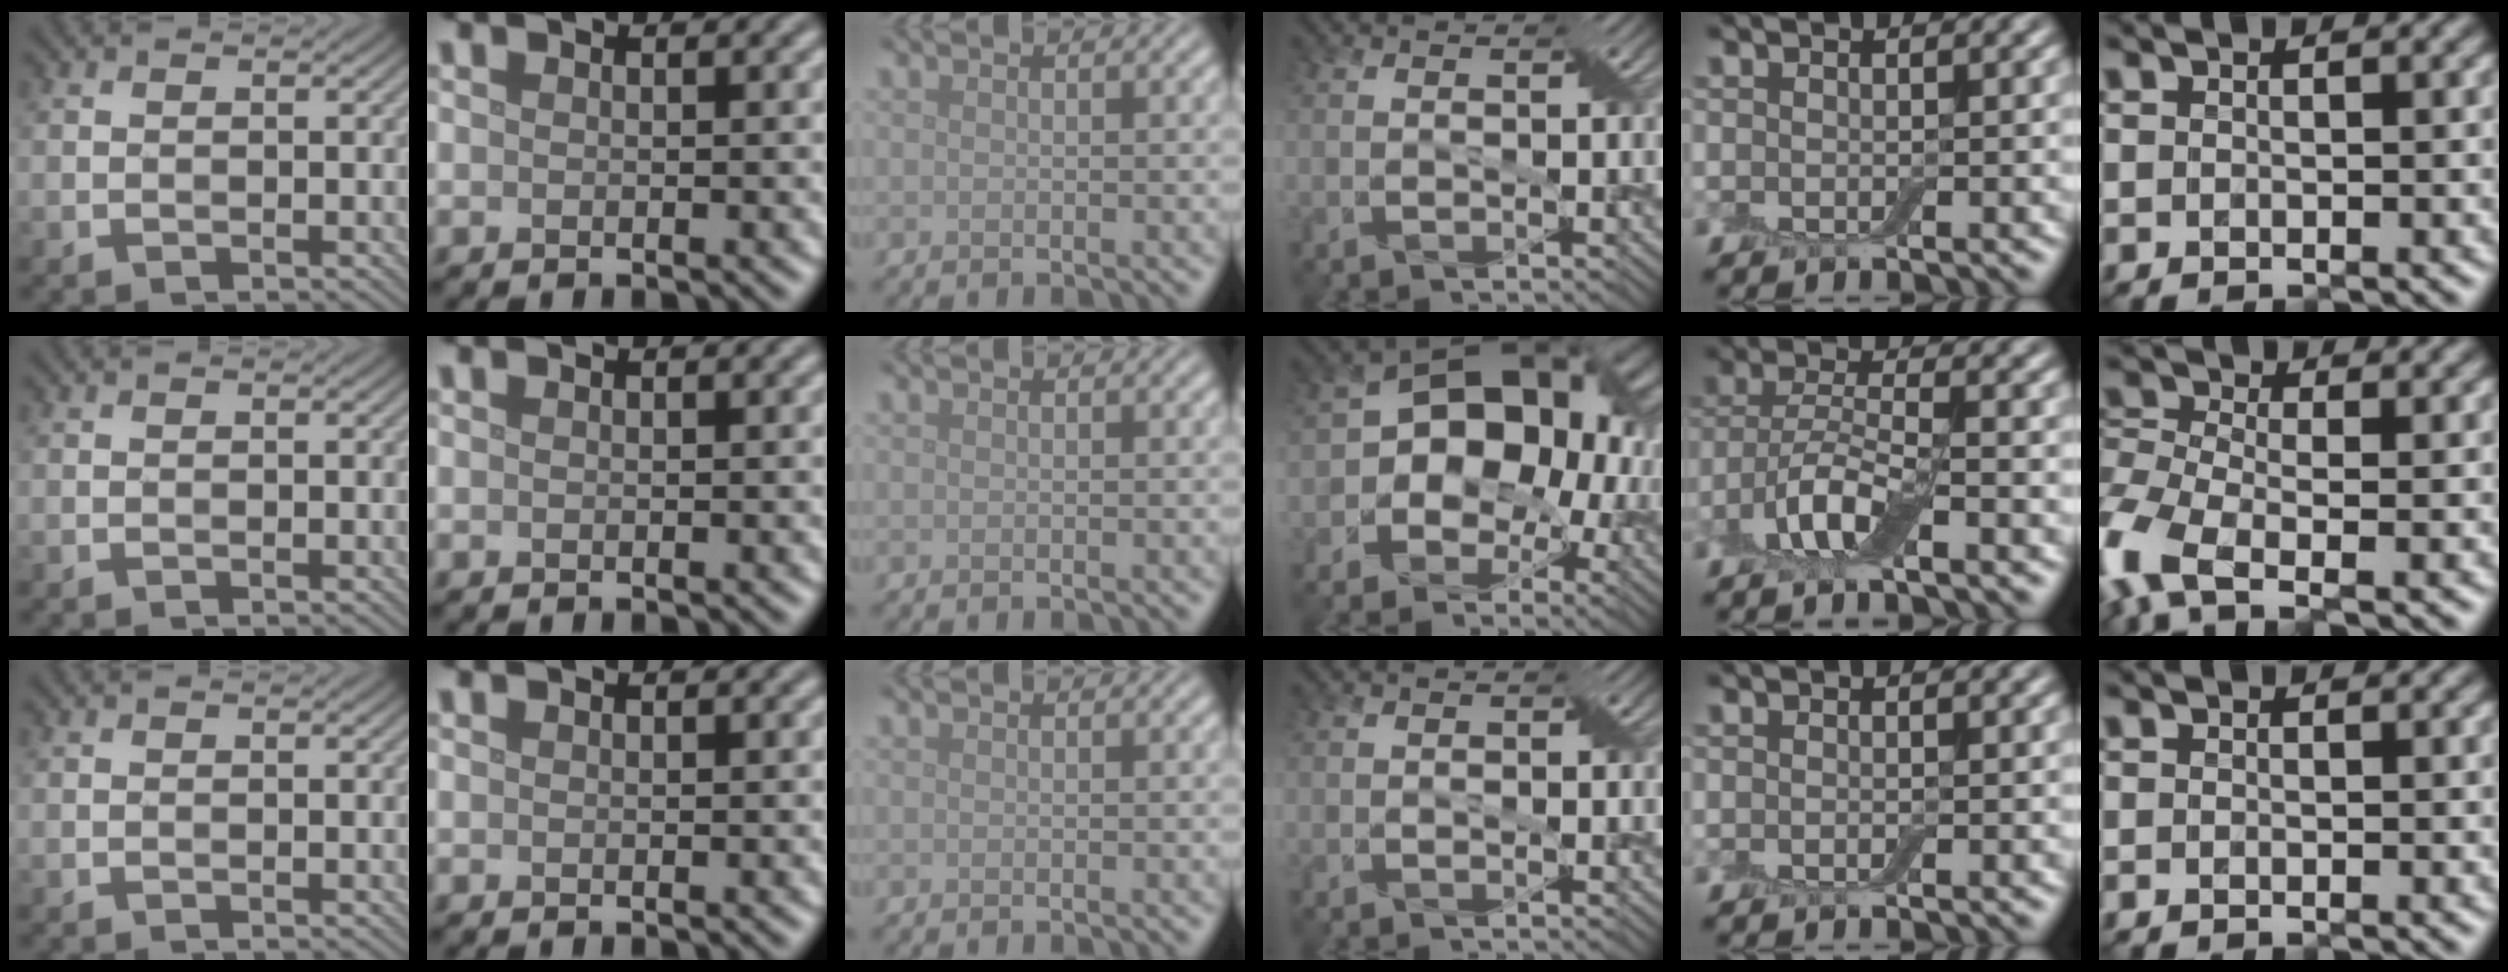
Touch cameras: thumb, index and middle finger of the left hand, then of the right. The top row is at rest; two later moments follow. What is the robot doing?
{"motion": "pour", "object": "bowl"}